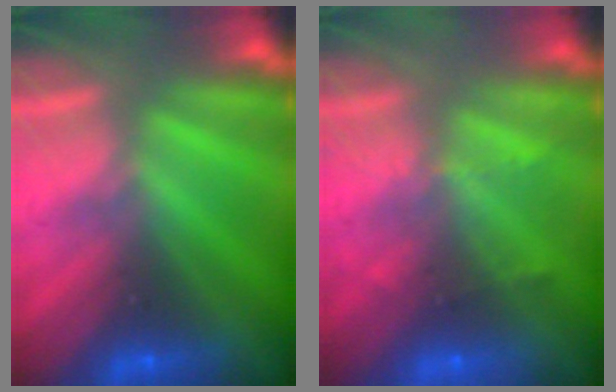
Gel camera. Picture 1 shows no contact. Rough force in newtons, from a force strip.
{"total": 2.3}